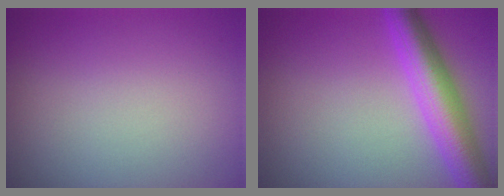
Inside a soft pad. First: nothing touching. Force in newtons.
{"total": 6.2, "press": 6.2, "slide": 0.3}